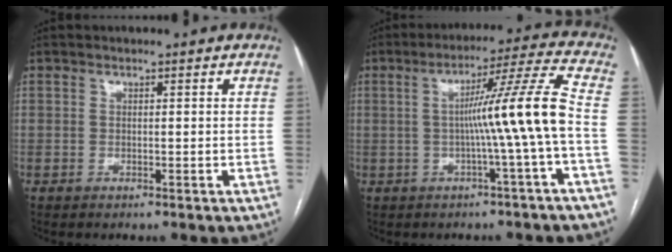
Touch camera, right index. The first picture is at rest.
{"total": 10.8, "force": [-1.4, -2.5, 10.4], "torque": [-0.158, 0.012, -0.020]}